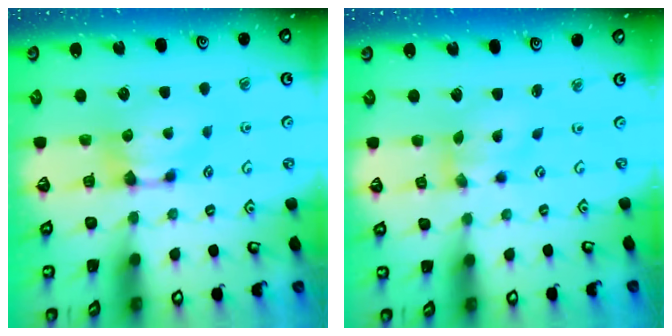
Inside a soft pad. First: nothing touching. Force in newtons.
{"total": 1.6, "press": 1.0, "slide": 1.3}